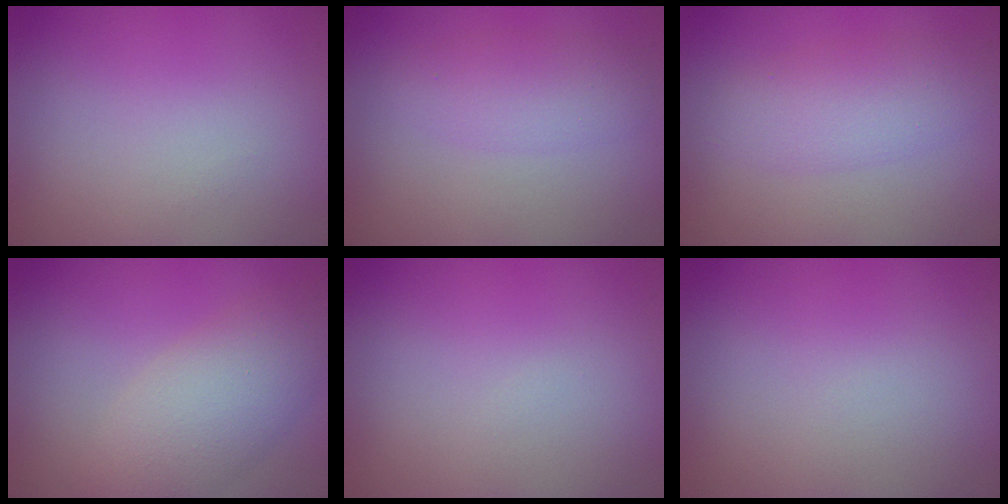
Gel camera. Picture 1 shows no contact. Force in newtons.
{"total": 2.5, "press": 2.5, "slide": 0.2}
{"total": 3.6, "press": 3.6, "slide": 0.1}
{"total": 4.9, "press": 4.9, "slide": 0.4}
{"total": 0.0}
{"total": 0.0}